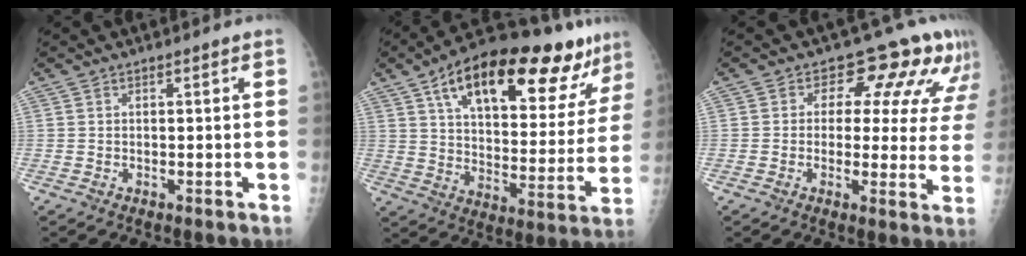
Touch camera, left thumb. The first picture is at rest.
{"total": 27.3, "force": [16.2, 10.4, 19.4], "torque": [-0.253, -0.017, 0.248]}
{"total": 11.9, "force": [7.3, 6.9, 6.4], "torque": [-0.028, -0.029, 0.065]}